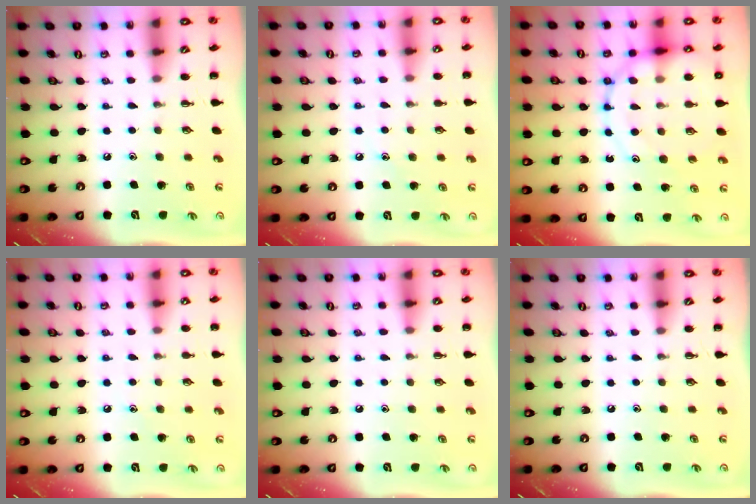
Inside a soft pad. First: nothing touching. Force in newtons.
{"total": 7.6, "press": 7.3, "slide": 2.1}
{"total": 16.1, "press": 15.9, "slide": 2.6}
{"total": 5.0, "press": 4.8, "slide": 1.4}
{"total": 6.1, "press": 5.7, "slide": 2.2}
{"total": 0.0}